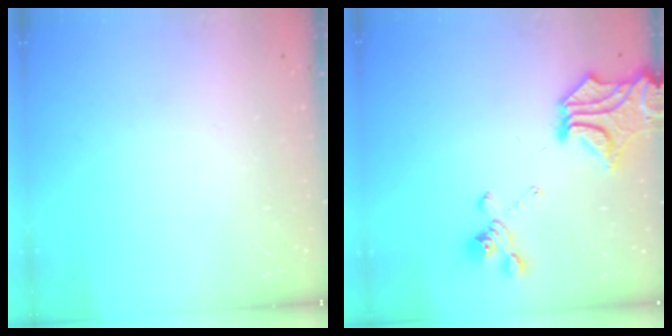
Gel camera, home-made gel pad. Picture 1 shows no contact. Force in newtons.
{"total": 6.6, "press": 6.1, "slide": 2.6}